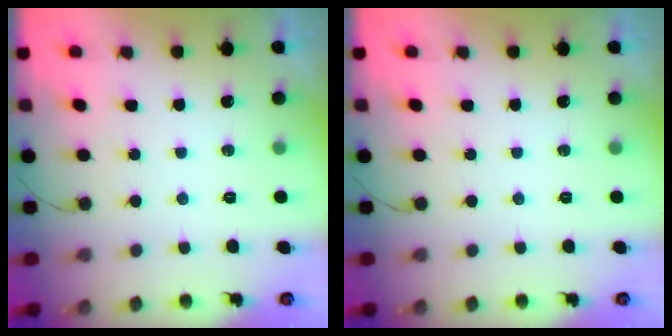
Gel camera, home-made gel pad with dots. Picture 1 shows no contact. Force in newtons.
{"total": 0.0}